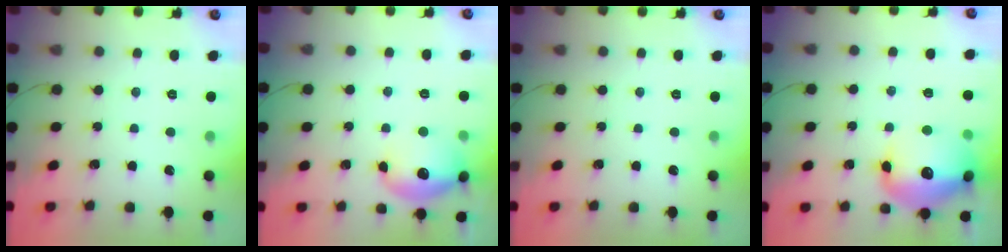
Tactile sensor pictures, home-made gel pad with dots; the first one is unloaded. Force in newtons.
{"total": 13.4, "press": 13.4, "slide": 0.8}
{"total": 0.0}
{"total": 17.2, "press": 17.1, "slide": 2.5}